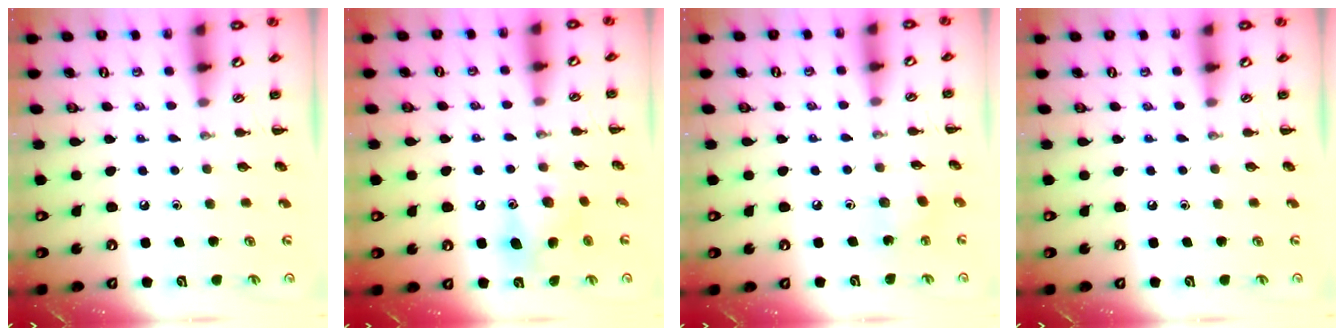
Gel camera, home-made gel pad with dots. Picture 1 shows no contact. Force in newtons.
{"total": 7.6, "press": 7.4, "slide": 1.8}
{"total": 3.2, "press": 3.1, "slide": 0.9}
{"total": 0.0}